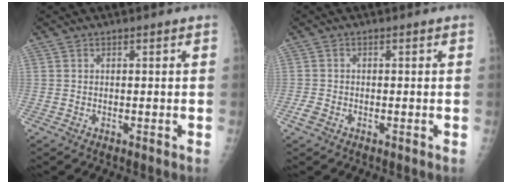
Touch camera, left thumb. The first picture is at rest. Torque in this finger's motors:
{"motor_torque": [-0.21, 0.56, -0.16, -0.02, 0.11]}